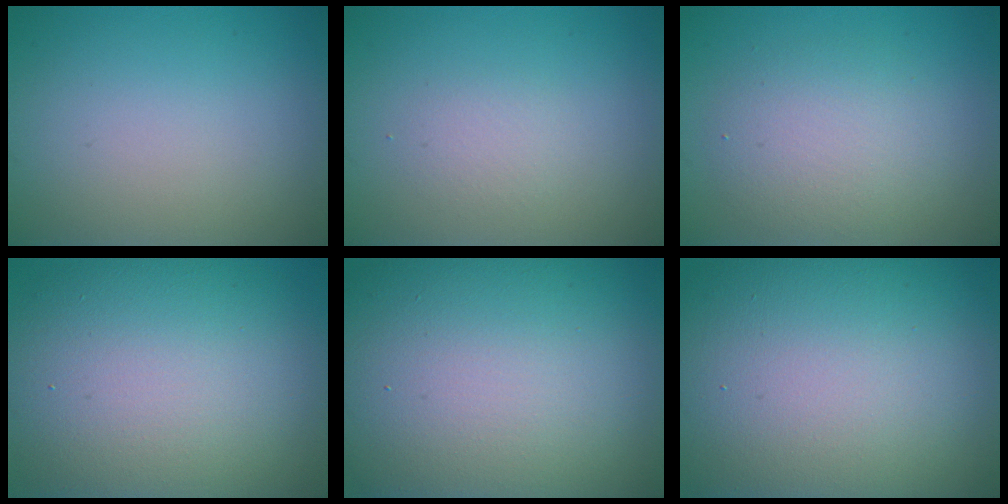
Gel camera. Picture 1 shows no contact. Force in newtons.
{"total": 1.4, "press": 1.4, "slide": 0.1}
{"total": 4.0, "press": 4.0, "slide": 0.1}
{"total": 15.0, "press": 14.9, "slide": 1.3}
{"total": 21.3, "press": 21.3, "slide": 0.9}
{"total": 19.8, "press": 19.7, "slide": 1.2}